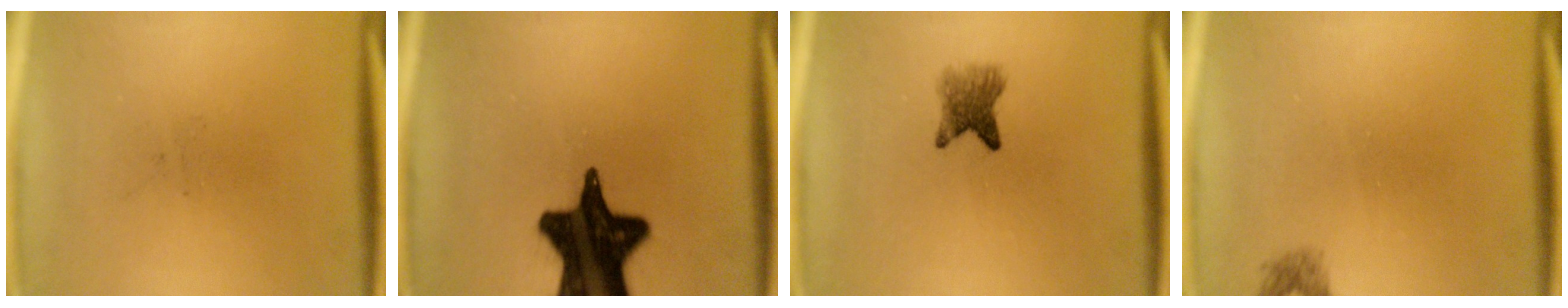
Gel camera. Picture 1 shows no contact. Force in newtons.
{"total": 19.5}
{"total": 3.6}
{"total": 1.1}